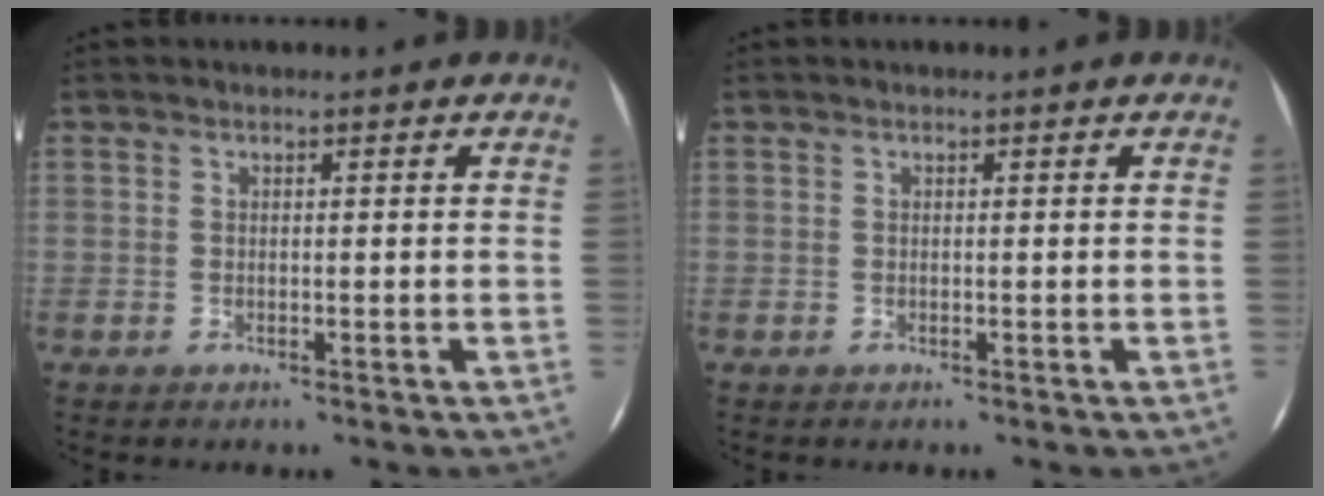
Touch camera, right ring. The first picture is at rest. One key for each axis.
{"total": 0.0}